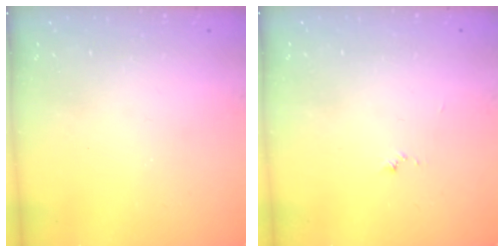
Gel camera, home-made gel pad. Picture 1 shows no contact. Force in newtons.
{"total": 3.8, "press": 3.8, "slide": 0.4}